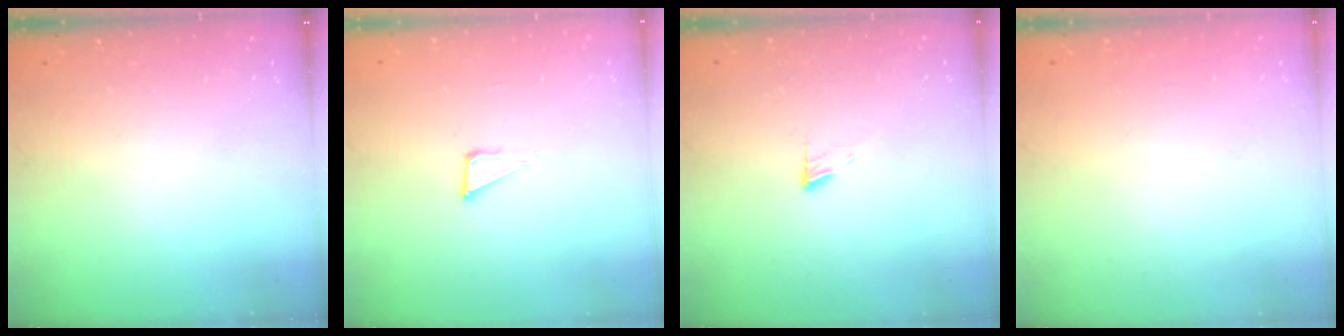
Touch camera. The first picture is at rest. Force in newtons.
{"total": 3.1, "press": 3.0, "slide": 0.9}
{"total": 5.1, "press": 5.1, "slide": 0.6}
{"total": 0.9, "press": 0.9, "slide": 0.0}